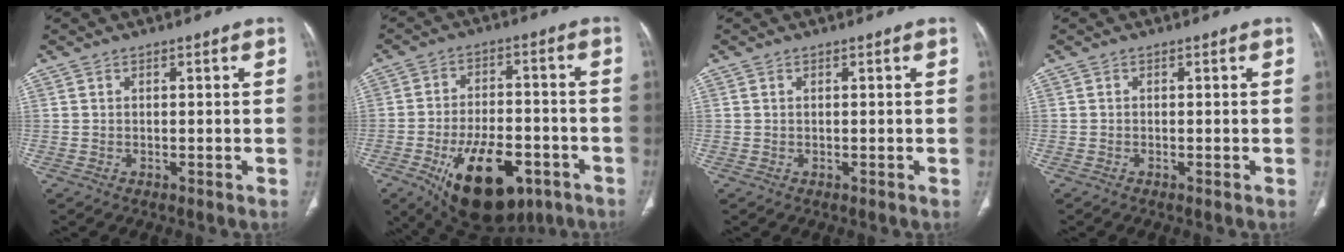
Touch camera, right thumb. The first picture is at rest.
{"total": 19.7, "force": [-9.3, 10.2, 14.1], "torque": [-0.208, 0.027, -0.128]}
{"total": 0.0}
{"total": 0.0}